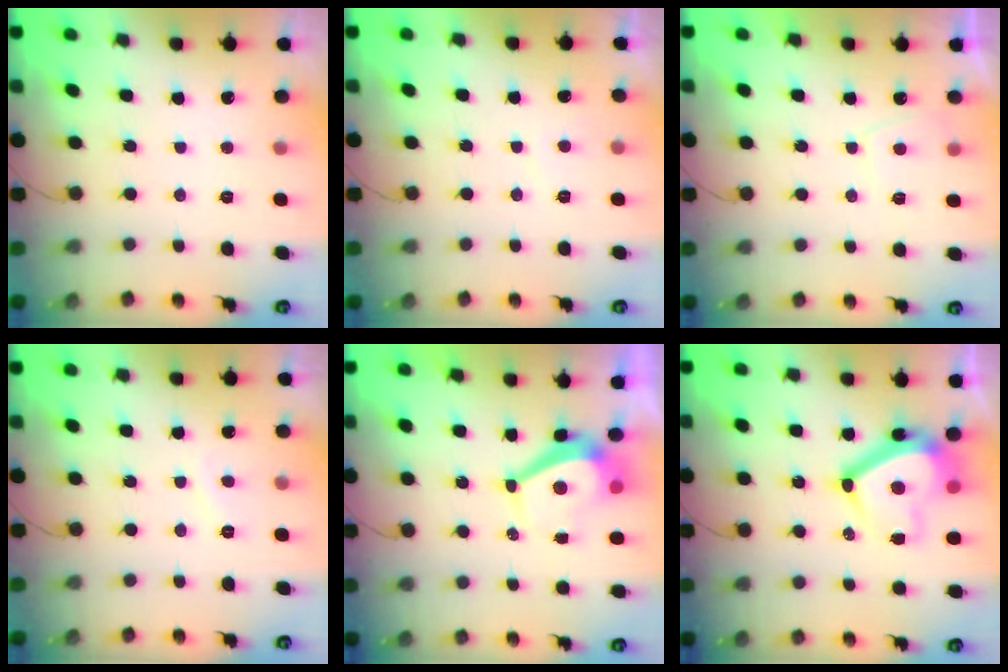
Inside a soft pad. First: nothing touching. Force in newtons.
{"total": 0.9, "press": 0.7, "slide": 0.5}
{"total": 2.7, "press": 2.6, "slide": 0.8}
{"total": 1.4, "press": 1.3, "slide": 0.5}
{"total": 4.0, "press": 4.0, "slide": 0.3}
{"total": 13.4, "press": 13.1, "slide": 2.7}